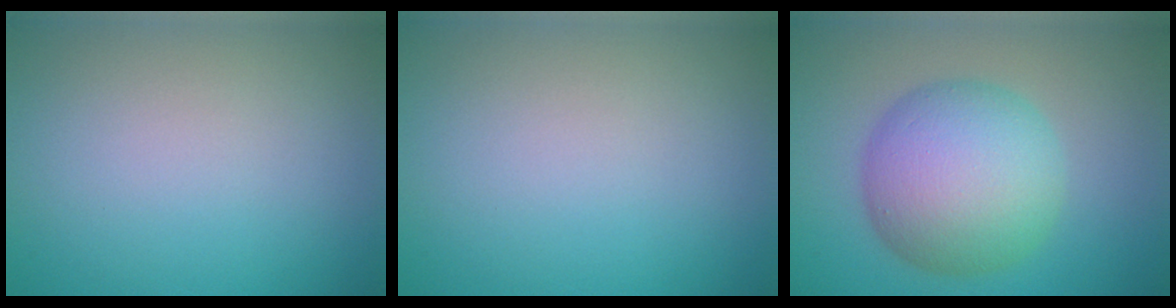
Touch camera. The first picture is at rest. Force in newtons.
{"total": 0.0}
{"total": 8.9, "press": 8.9, "slide": 0.3}